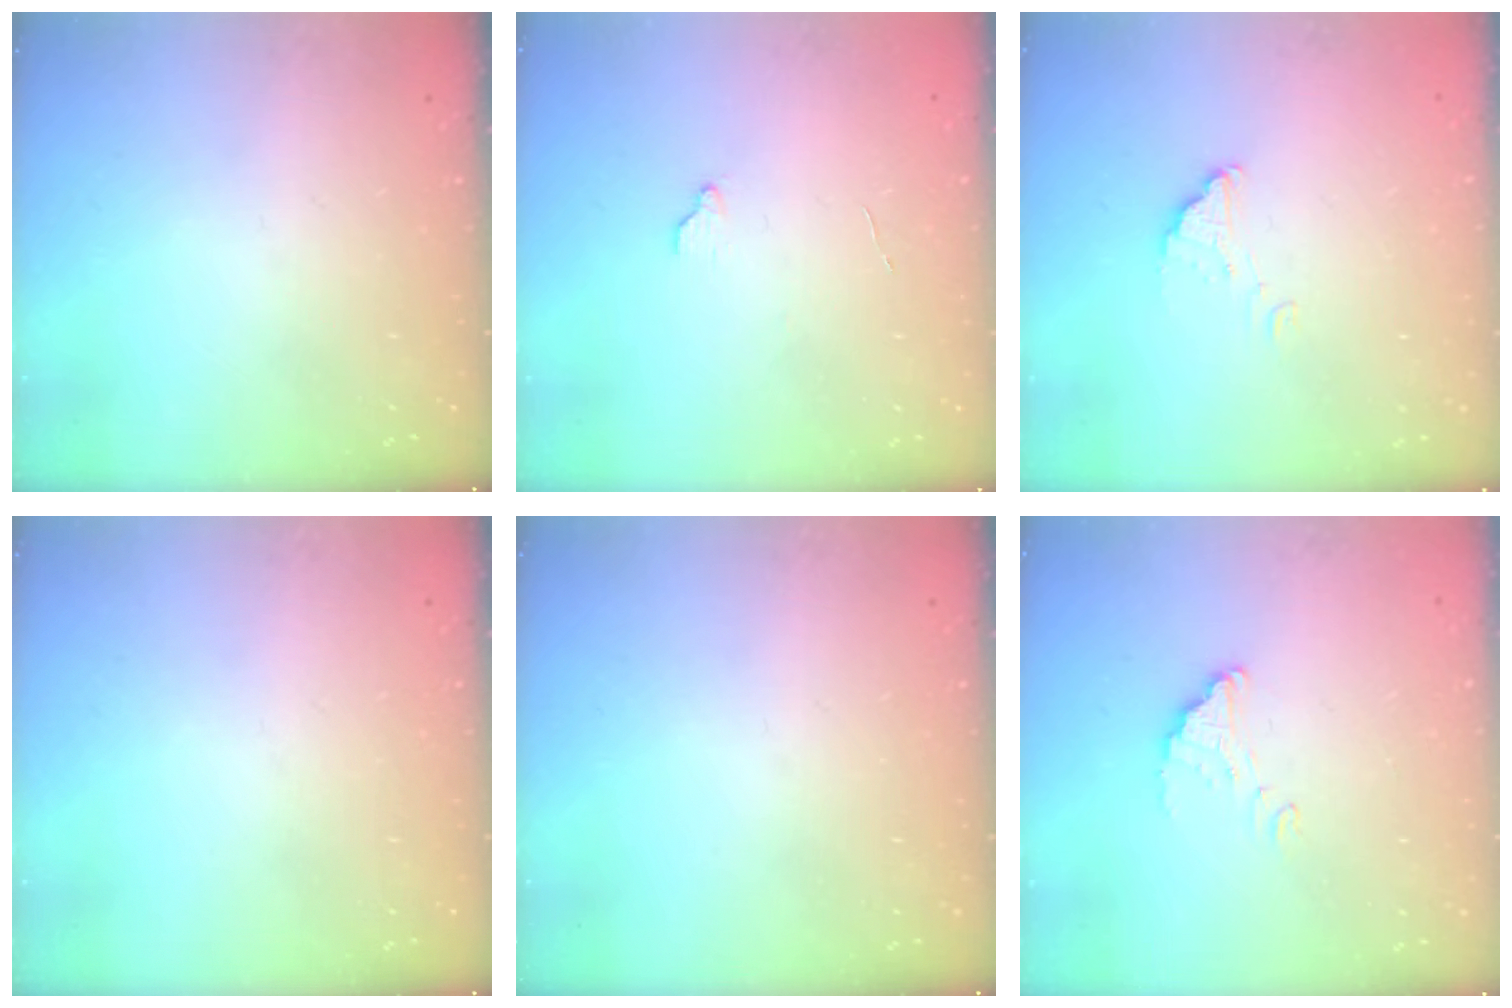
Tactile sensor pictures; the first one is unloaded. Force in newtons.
{"total": 3.4, "press": 3.4, "slide": 0.2}
{"total": 2.2, "press": 2.2, "slide": 0.0}
{"total": 0.0}
{"total": 0.0}
{"total": 1.8, "press": 1.8, "slide": 0.0}